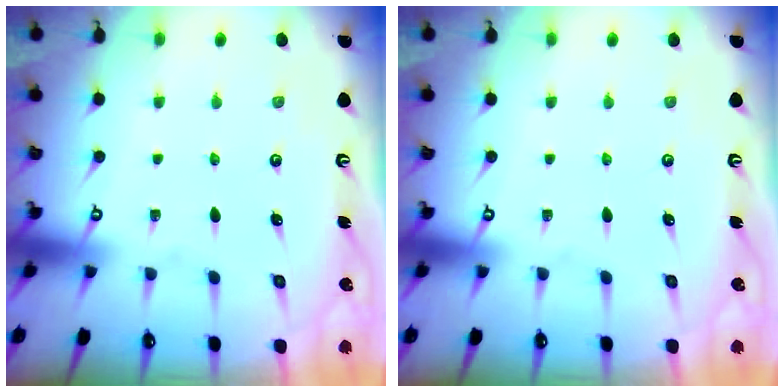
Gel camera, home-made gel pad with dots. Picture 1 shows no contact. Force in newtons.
{"total": 0.0}